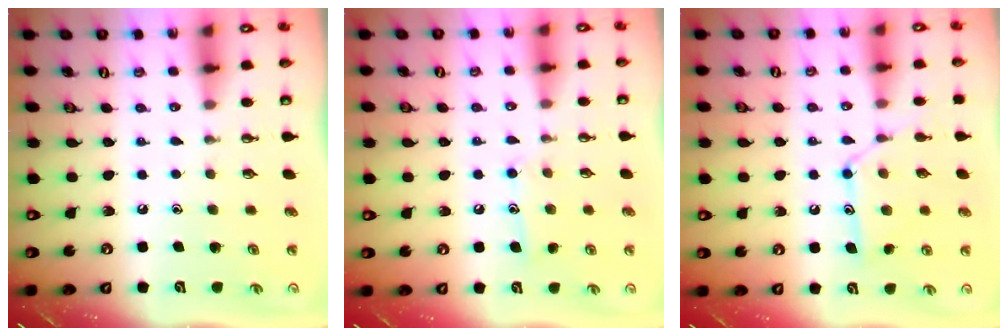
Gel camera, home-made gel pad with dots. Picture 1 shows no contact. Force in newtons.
{"total": 8.2, "press": 8.2, "slide": 0.6}
{"total": 12.2, "press": 12.2, "slide": 0.9}